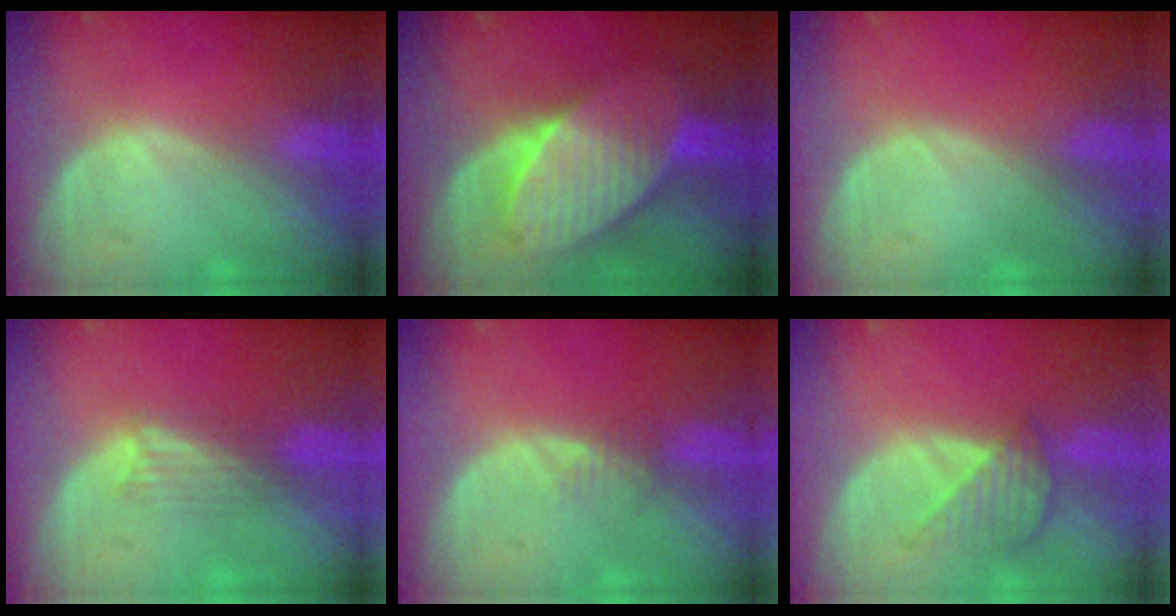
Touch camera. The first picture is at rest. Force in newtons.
{"total": 9.6, "press": 9.6, "slide": 0.4}
{"total": 0.0}
{"total": 3.1, "press": 2.9, "slide": 1.1}
{"total": 1.5, "press": 1.5, "slide": 0.2}
{"total": 4.6, "press": 4.2, "slide": 1.8}